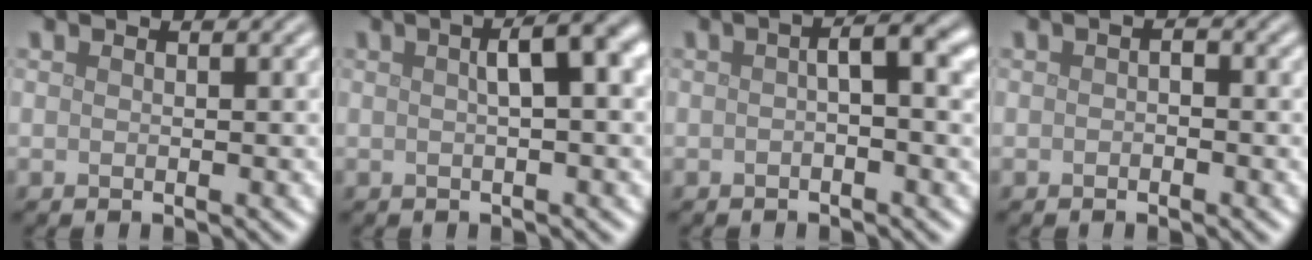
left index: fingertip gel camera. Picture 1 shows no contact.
{"total": 4.7, "force": [1.1, 1.0, 4.5], "torque": [-0.061, 0.017, 0.013]}
{"total": 3.5, "force": [0.3, 0.8, 3.4], "torque": [-0.052, 0.011, 0.000]}
{"total": 0.8, "force": [-0.2, 0.5, 0.6], "torque": [-0.010, 0.001, -0.005]}